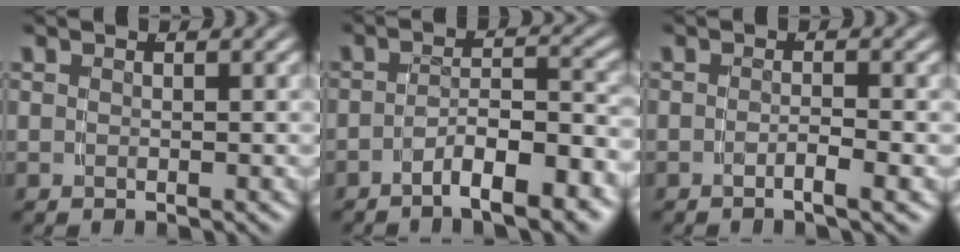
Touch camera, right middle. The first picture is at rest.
{"total": 5.7, "force": [-4.5, 1.2, 3.2], "torque": [-0.035, -0.007, -0.071]}
{"total": 1.5, "force": [-1.1, -0.4, 0.9], "torque": [-0.016, -0.002, -0.021]}